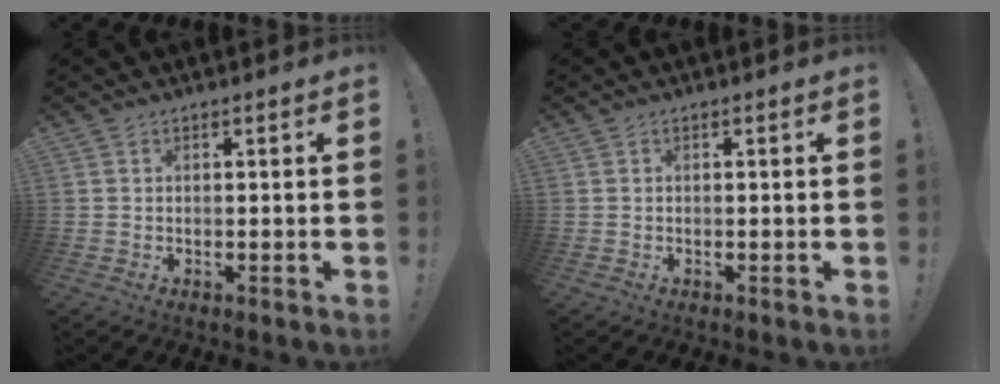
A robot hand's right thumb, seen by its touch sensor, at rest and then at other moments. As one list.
[{"total": 0.0}]